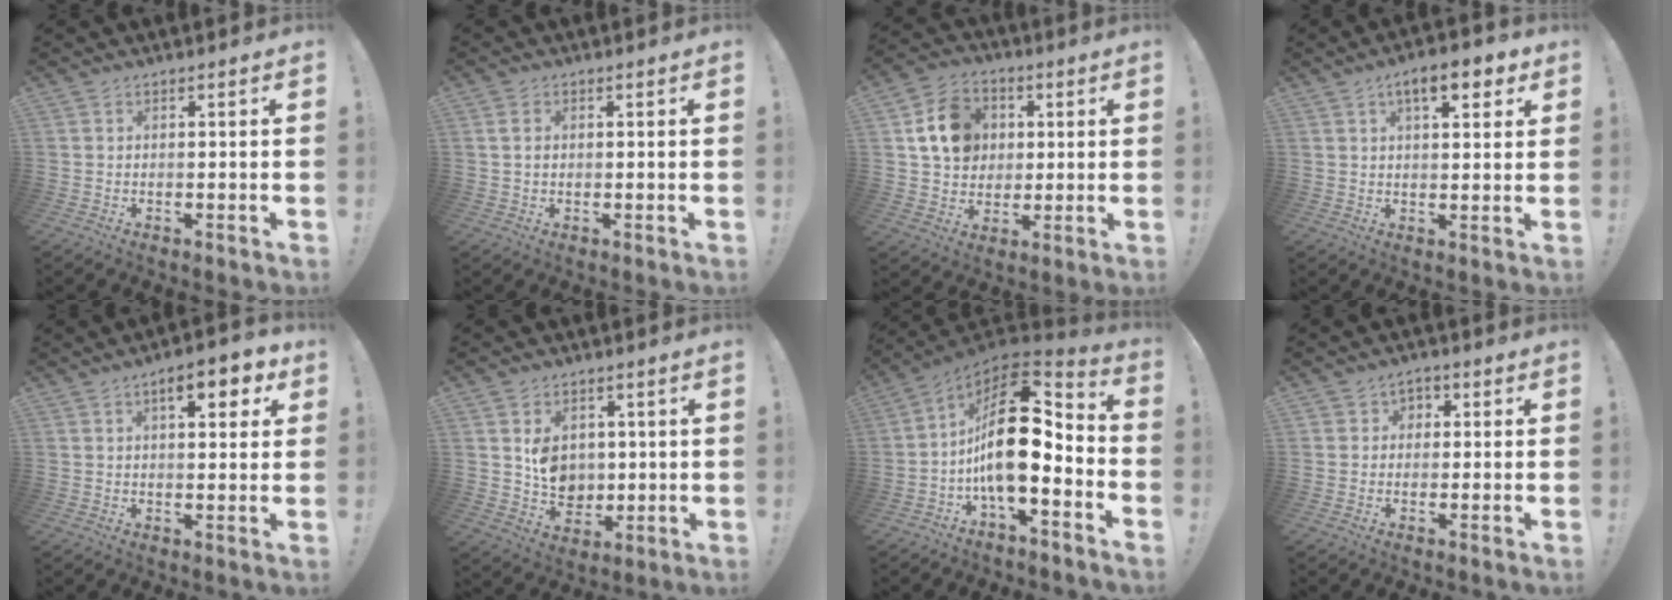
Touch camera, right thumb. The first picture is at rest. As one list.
[{"total": 2.2, "force": [0.5, 1.7, 1.3], "torque": [-0.023, 0.006, 0.007]}, {"total": 14.3, "force": [3.6, 12.0, 7.0], "torque": [-0.094, 0.002, 0.079]}, {"total": 8.7, "force": [4.3, 3.3, 6.8], "torque": [-0.088, -0.011, 0.068]}, {"total": 8.6, "force": [3.8, 3.4, 6.9], "torque": [-0.082, -0.009, 0.057]}, {"total": 8.5, "force": [1.8, 7.5, 3.6], "torque": [-0.041, -0.011, 0.042]}, {"total": 20.0, "force": [-0.2, 9.7, 17.5], "torque": [-0.294, 0.005, 0.001]}, {"total": 3.1, "force": [-0.6, 3.0, 0.7], "torque": [-0.012, 0.008, -0.012]}]